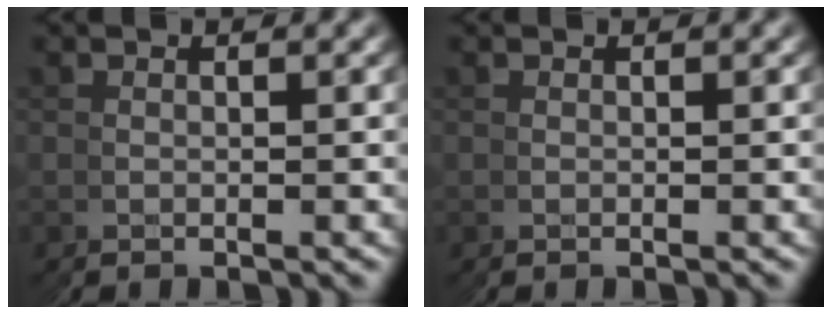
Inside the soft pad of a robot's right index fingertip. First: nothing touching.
{"total": 0.0}